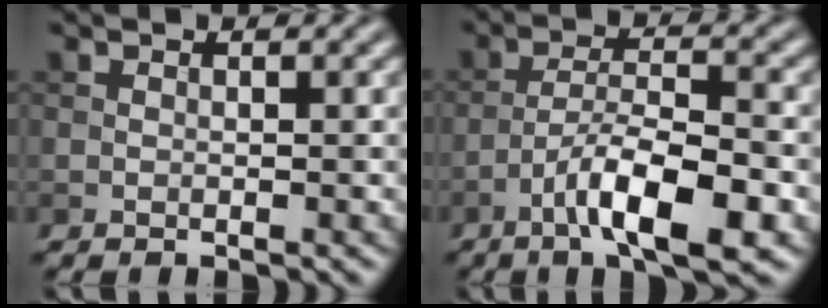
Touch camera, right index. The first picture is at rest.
{"total": 7.7, "force": [-4.0, 2.0, 6.3], "torque": [-0.105, 0.010, -0.071]}